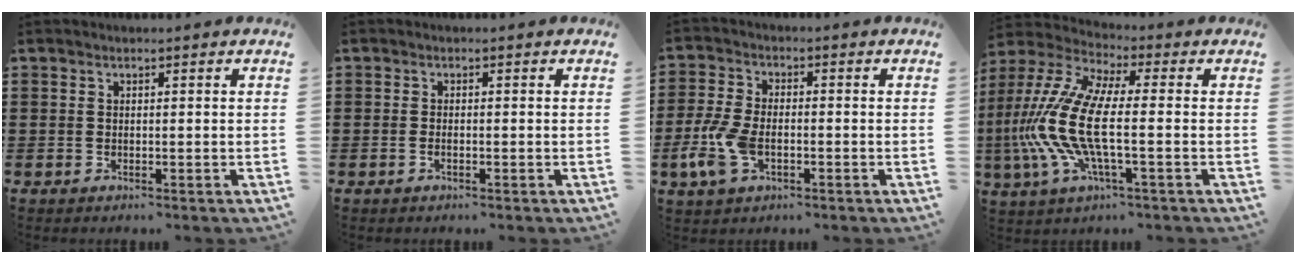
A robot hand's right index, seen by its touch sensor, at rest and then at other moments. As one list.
[{"total": 0.7, "force": [-0.4, 0.2, 0.6], "torque": [-0.014, -0.007, -0.005]}, {"total": 7.1, "force": [-2.2, 3.6, 5.7], "torque": [-0.139, -0.008, -0.043]}, {"total": 12.8, "force": [-2.1, 4.3, 11.8], "torque": [-0.295, -0.022, -0.051]}]